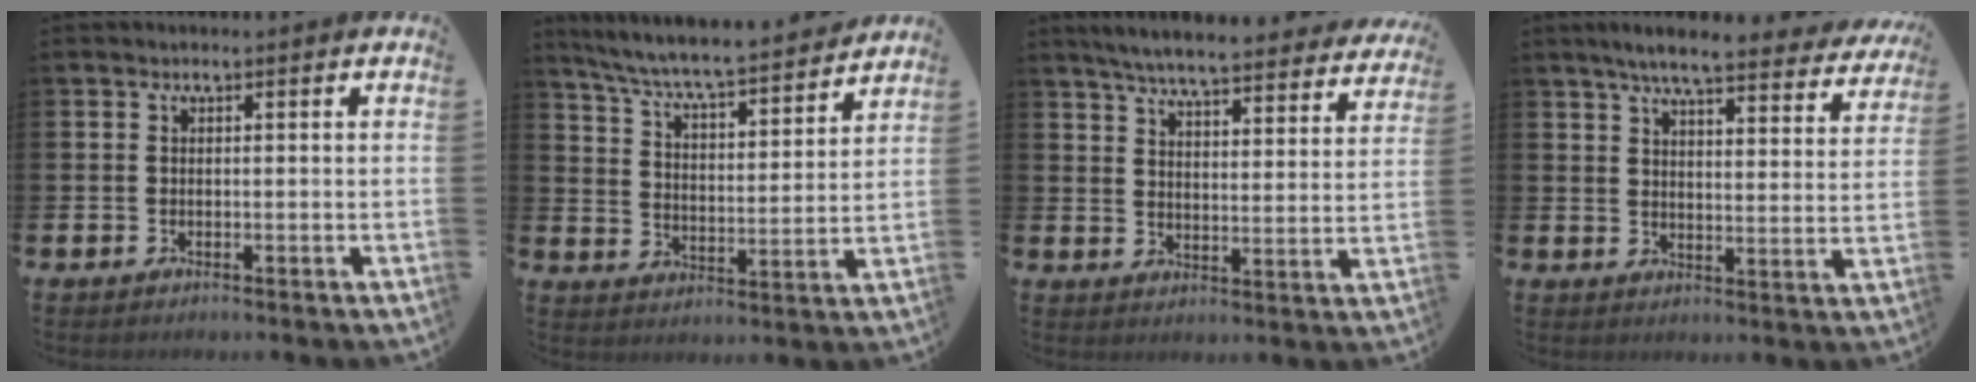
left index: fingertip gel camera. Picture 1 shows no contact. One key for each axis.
{"total": 7.0, "fx": 6.6, "fy": 0.3, "fz": 2.2, "tx": -0.077, "ty": -0.056, "tz": 0.111}
{"total": 6.0, "fx": 5.7, "fy": 0.2, "fz": 1.8, "tx": -0.055, "ty": -0.042, "tz": 0.096}
{"total": 6.3, "fx": 5.7, "fy": 0.6, "fz": 2.7, "tx": -0.061, "ty": -0.036, "tz": 0.095}